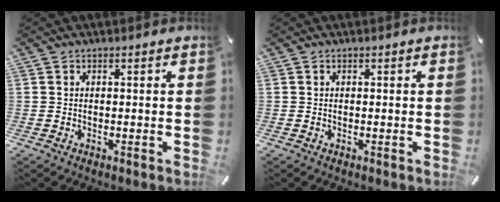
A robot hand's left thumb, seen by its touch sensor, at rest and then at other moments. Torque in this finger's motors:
{"motor_torque": [0.00, 0.00, 0.00, 0.00, 0.00]}